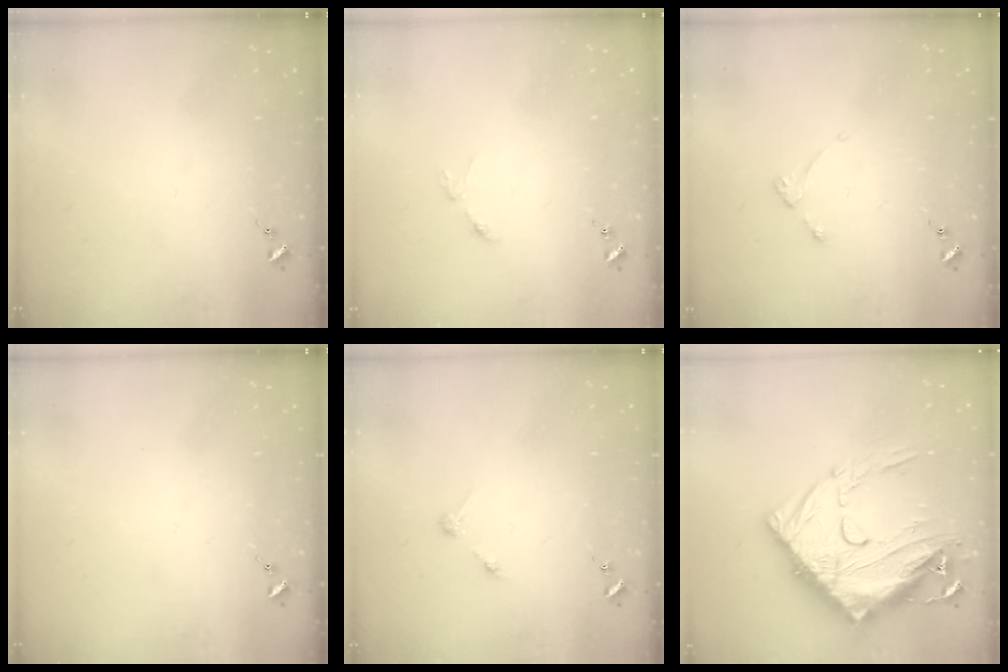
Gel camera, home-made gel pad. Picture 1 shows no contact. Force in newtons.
{"total": 3.1, "press": 3.0, "slide": 0.4}
{"total": 2.7, "press": 2.6, "slide": 0.5}
{"total": 0.0}
{"total": 2.8, "press": 2.8, "slide": 0.3}
{"total": 27.3, "press": 27.2, "slide": 2.8}